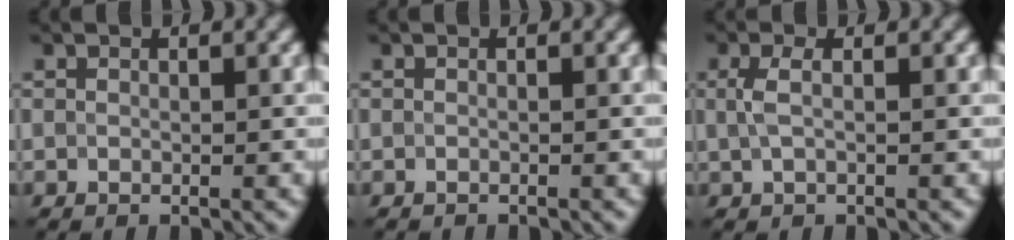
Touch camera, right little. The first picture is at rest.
{"total": 0.8, "force": [-0.7, 0.1, 0.3], "torque": [0.001, -0.008, -0.021]}
{"total": 1.7, "force": [0.2, 0.5, 1.6], "torque": [-0.036, 0.002, 0.005]}